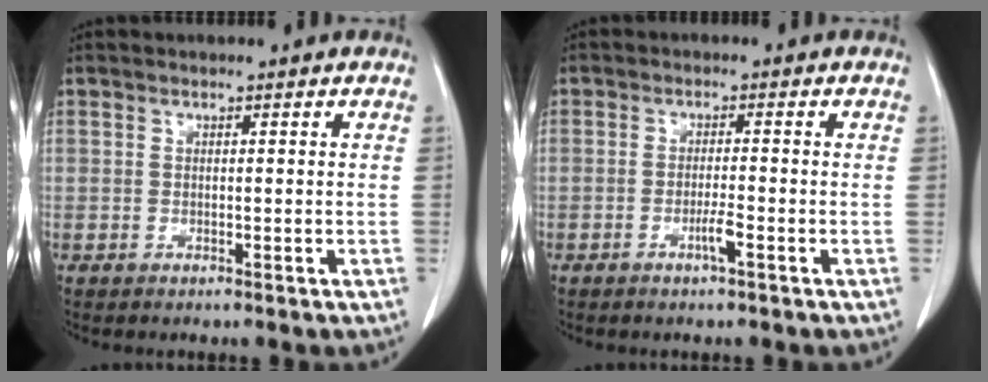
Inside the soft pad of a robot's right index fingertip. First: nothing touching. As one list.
[{"total": 2.2, "force": [-1.1, -0.2, 1.9], "torque": [-0.036, -0.002, -0.021]}]